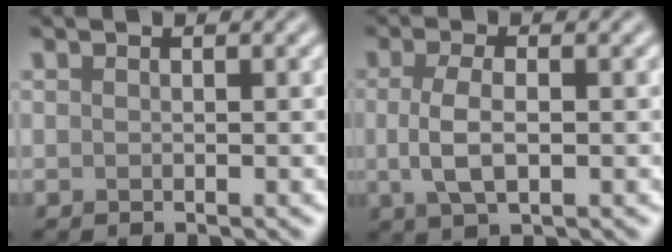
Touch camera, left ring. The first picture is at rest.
{"total": 3.6, "force": [-0.1, 1.5, 3.2], "torque": [-0.073, -0.002, -0.003]}